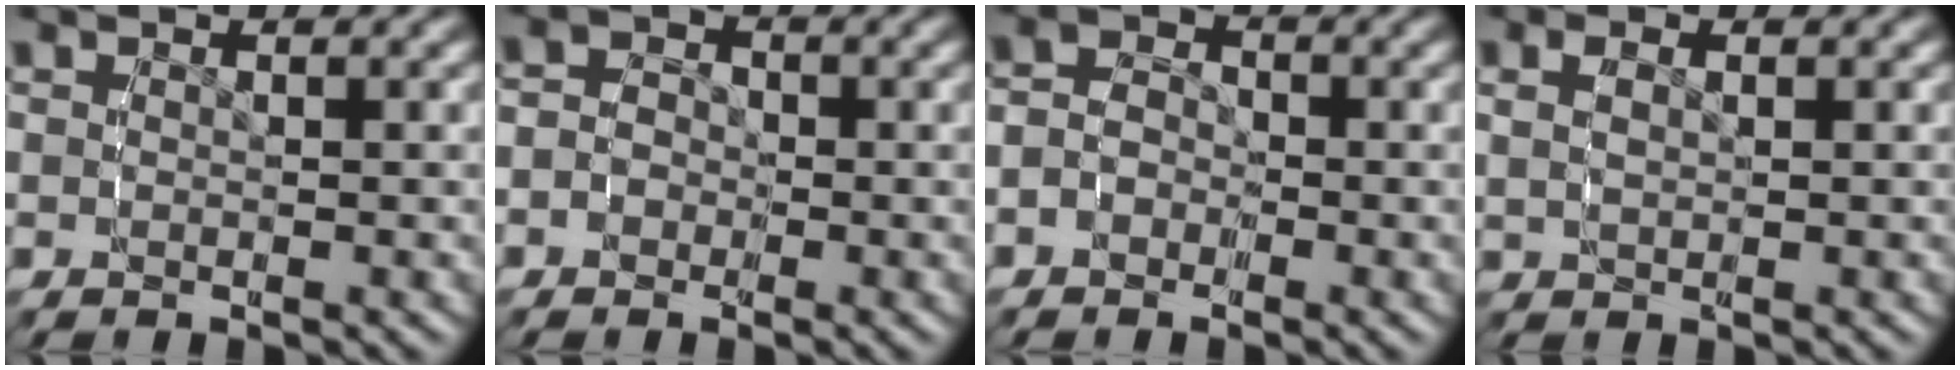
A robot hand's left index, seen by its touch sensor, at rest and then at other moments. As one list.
[{"total": 2.9, "force": [-0.9, 2.7, 0.9], "torque": [-0.021, -0.006, -0.022]}, {"total": 3.2, "force": [-1.0, 2.7, 1.3], "torque": [-0.029, -0.010, -0.021]}, {"total": 1.8, "force": [0.6, 1.0, 1.4], "torque": [-0.028, 0.000, 0.017]}]